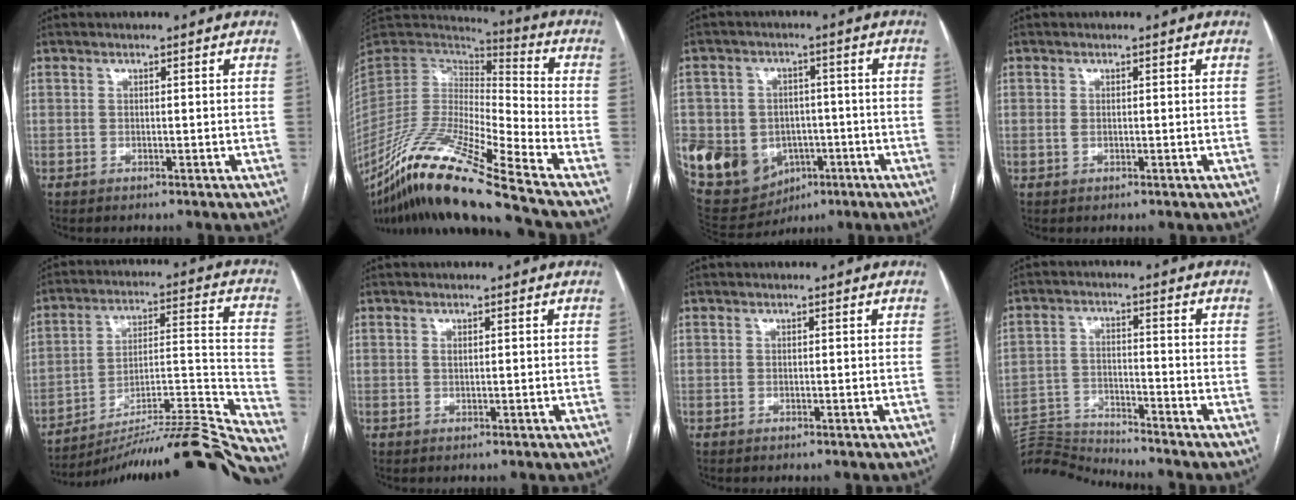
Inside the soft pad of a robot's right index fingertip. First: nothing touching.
{"total": 21.7, "force": [-15.7, 0.2, 15.1], "torque": [-0.314, -0.042, -0.297]}
{"total": 14.3, "force": [-3.9, 12.3, 6.2], "torque": [-0.132, 0.020, -0.041]}
{"total": 1.0, "force": [0.0, 0.6, 0.7], "torque": [-0.014, 0.001, 0.001]}
{"total": 25.7, "force": [-23.8, -2.6, 9.2], "torque": [-0.086, -0.006, -0.351]}
{"total": 0.5, "force": [0.2, 0.2, 0.4], "torque": [-0.010, -0.001, 0.005]}
{"total": 0.0}
{"total": 9.1, "force": [-8.9, -2.0, -0.7], "torque": [0.009, 0.012, -0.166]}